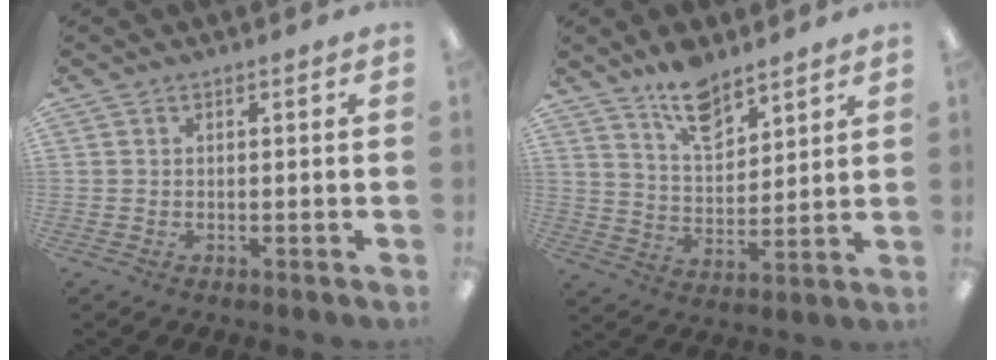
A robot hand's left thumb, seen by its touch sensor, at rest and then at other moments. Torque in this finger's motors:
{"motor_torque": [2.00, 0.95, 1.36, -1.34, 0.08]}